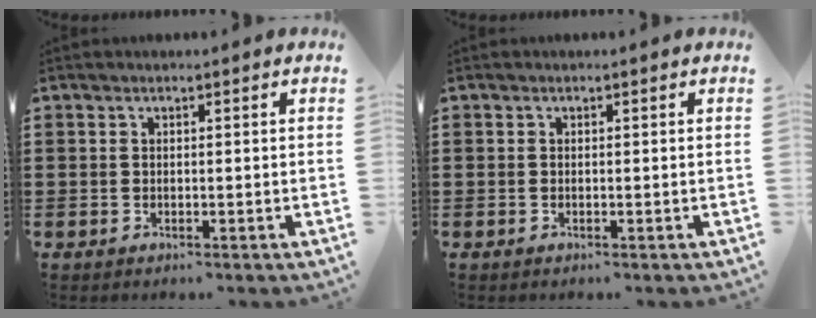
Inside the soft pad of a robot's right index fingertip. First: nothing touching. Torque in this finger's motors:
{"motor_torque": [0.00, 0.00, 0.00, 0.00]}